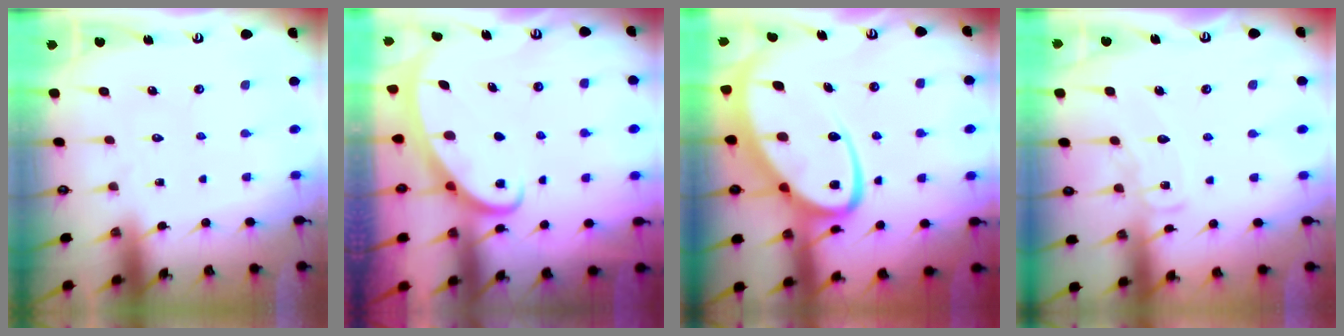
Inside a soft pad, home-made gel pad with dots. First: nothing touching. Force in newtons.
{"total": 2.6, "press": 2.6, "slide": 0.4}
{"total": 16.8, "press": 16.7, "slide": 1.8}
{"total": 7.6, "press": 7.5, "slide": 0.7}